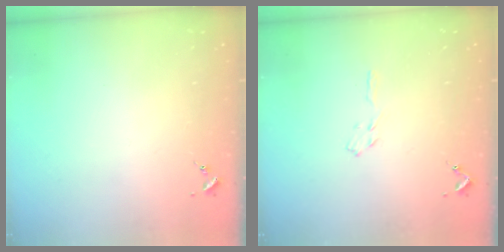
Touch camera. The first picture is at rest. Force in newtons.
{"total": 3.2, "press": 3.1, "slide": 0.4}